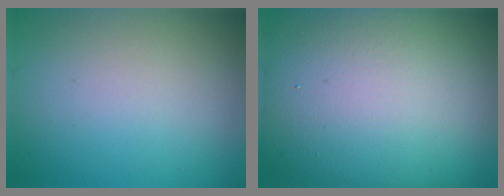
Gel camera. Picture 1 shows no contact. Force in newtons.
{"total": 18.9, "press": 18.9, "slide": 1.0}